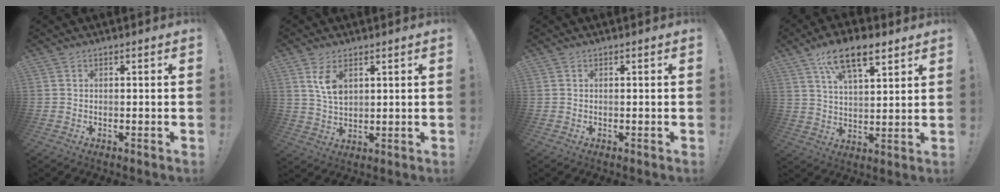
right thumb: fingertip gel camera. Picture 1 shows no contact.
{"total": 6.8, "force": [3.4, 3.5, 4.8], "torque": [-0.083, -0.019, 0.057]}
{"total": 0.0}
{"total": 12.8, "force": [7.9, 5.3, 8.6], "torque": [-0.143, -0.030, 0.140]}